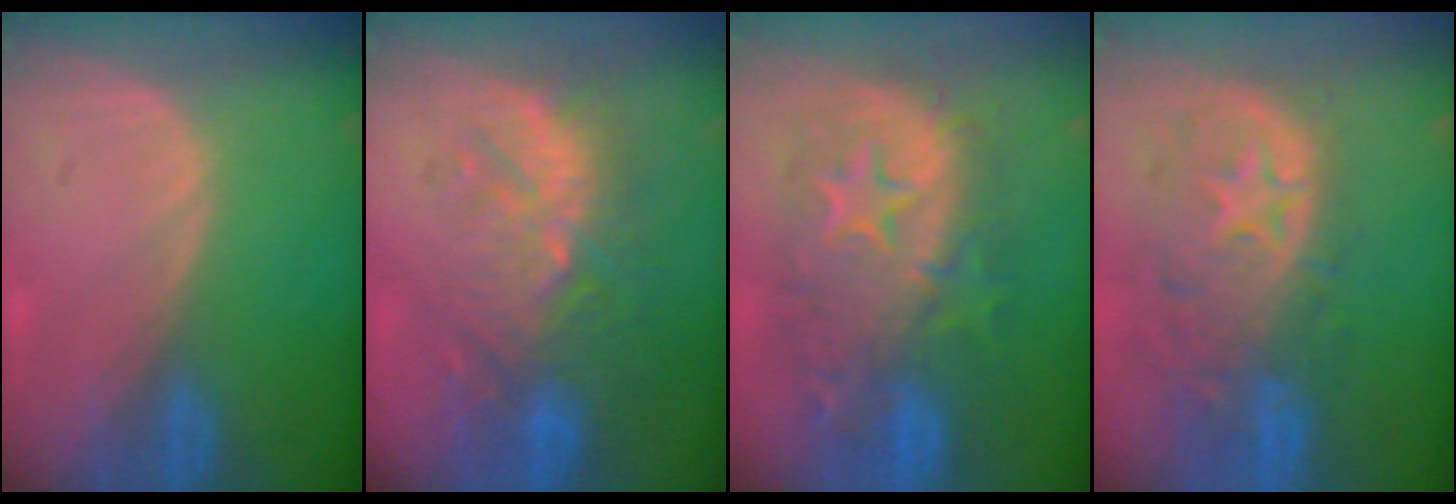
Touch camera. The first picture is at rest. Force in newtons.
{"total": 9.8, "press": 9.5, "slide": 2.3}
{"total": 12.6, "press": 12.5, "slide": 1.2}
{"total": 11.1, "press": 9.8, "slide": 5.2}